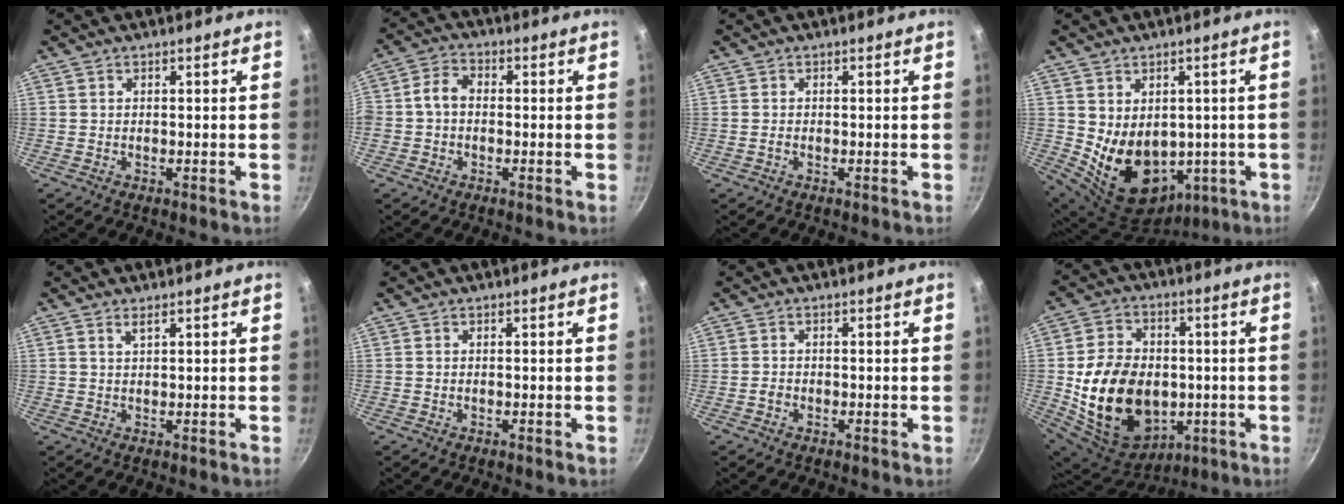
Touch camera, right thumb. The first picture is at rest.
{"total": 4.8, "force": [-0.6, 3.6, 3.1], "torque": [-0.052, 0.019, -0.024]}
{"total": 0.6, "force": [-0.2, 0.4, 0.3], "torque": [-0.004, 0.001, -0.006]}
{"total": 14.6, "force": [-0.5, 11.0, 9.5], "torque": [-0.131, -0.023, 0.029]}
{"total": 1.2, "force": [0.8, 0.3, 0.9], "torque": [-0.017, -0.001, 0.017]}
{"total": 0.0}
{"total": 1.2, "force": [-0.6, 0.9, 0.6], "torque": [-0.011, 0.004, -0.011]}
{"total": 21.5, "force": [-2.2, 15.9, 14.4], "torque": [-0.240, 0.009, -0.017]}